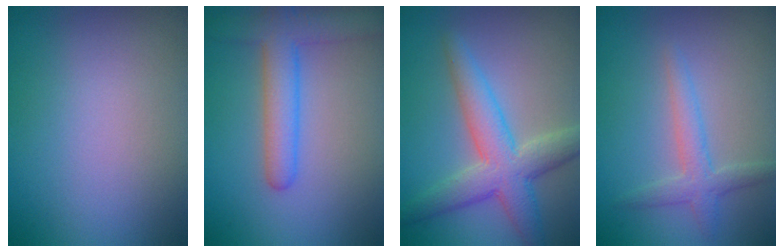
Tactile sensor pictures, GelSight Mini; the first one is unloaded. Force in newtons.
{"total": 4.6, "press": 4.6, "slide": 0.2}
{"total": 5.6, "press": 5.6, "slide": 0.1}
{"total": 2.3, "press": 2.3, "slide": 0.1}